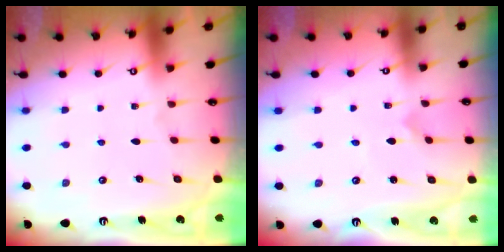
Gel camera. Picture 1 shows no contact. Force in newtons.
{"total": 0.0}